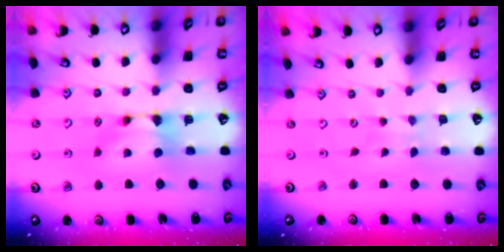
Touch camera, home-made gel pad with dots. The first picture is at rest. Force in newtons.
{"total": 5.7, "press": 5.7, "slide": 0.2}